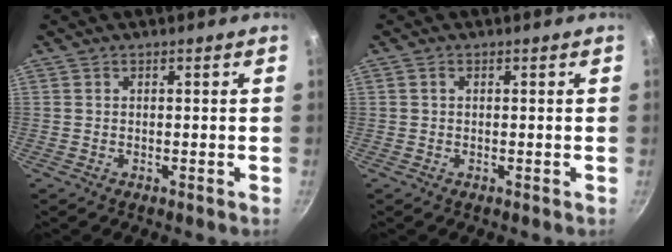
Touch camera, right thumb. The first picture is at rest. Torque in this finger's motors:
{"motor_torque": [-0.11, -0.25, -0.32, 0.46, 0.05]}